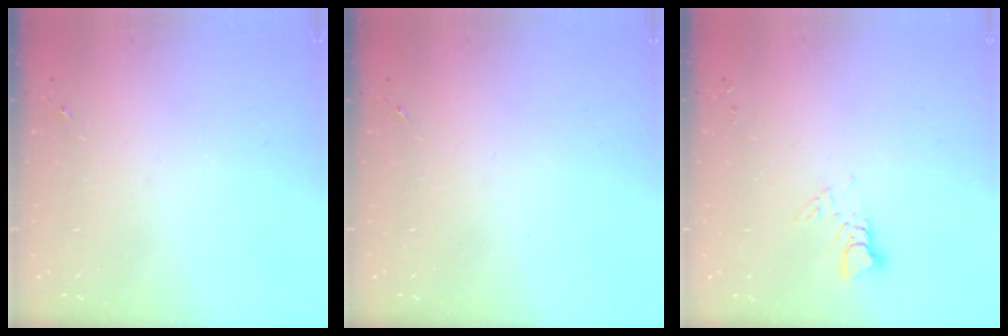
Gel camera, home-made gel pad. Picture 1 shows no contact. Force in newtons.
{"total": 0.0}
{"total": 3.1, "press": 3.0, "slide": 0.3}